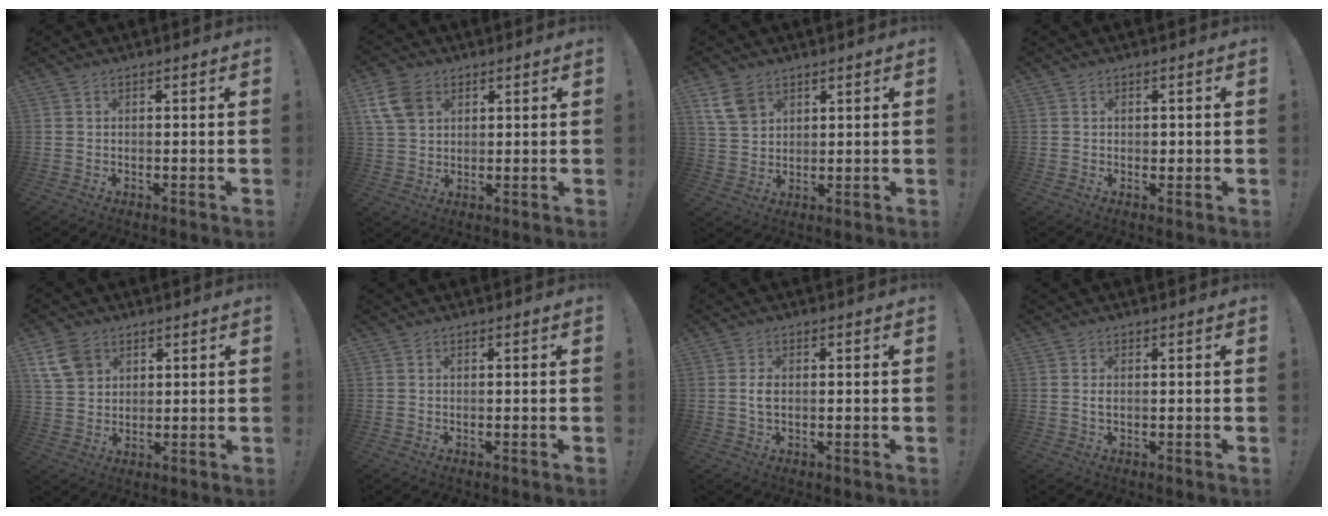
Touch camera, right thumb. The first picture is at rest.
{"total": 9.8, "force": [4.1, 6.9, 5.5], "torque": [-0.112, -0.004, 0.084]}
{"total": 8.0, "force": [4.6, 5.3, 3.8], "torque": [-0.070, -0.014, 0.091]}
{"total": 1.0, "force": [0.1, 0.9, 0.3], "torque": [0.002, 0.000, 0.001]}
{"total": 9.6, "force": [5.0, 7.1, 4.2], "torque": [-0.075, -0.017, 0.100]}
{"total": 0.0}
{"total": 2.8, "force": [-0.2, 1.6, 2.3], "torque": [-0.042, -0.002, -0.007]}
{"total": 1.0, "force": [0.0, 0.5, 0.9], "torque": [-0.018, 0.002, -0.001]}